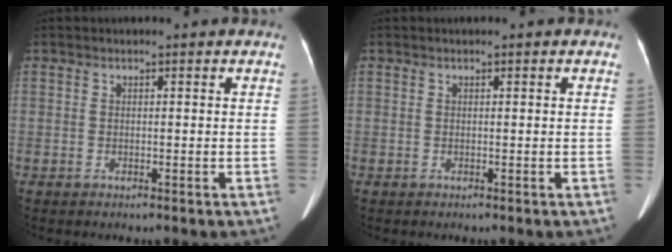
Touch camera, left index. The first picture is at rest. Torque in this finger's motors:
{"motor_torque": [0.07, -0.01, -0.01, 0.02]}